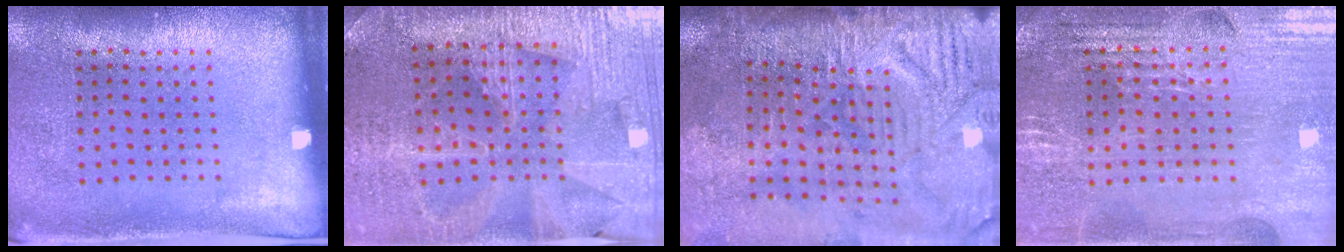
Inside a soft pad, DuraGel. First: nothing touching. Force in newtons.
{"total": 3.1, "press": 3.0, "slide": 0.4}
{"total": 4.8, "press": 3.9, "slide": 2.7}
{"total": 2.9, "press": 2.8, "slide": 0.5}